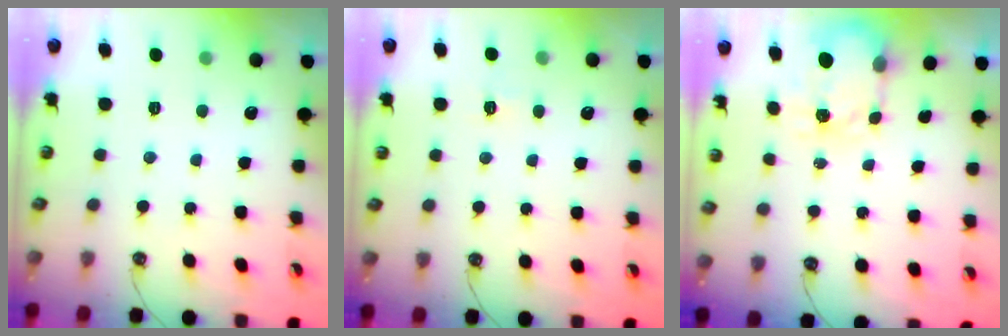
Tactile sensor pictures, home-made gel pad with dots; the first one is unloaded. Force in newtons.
{"total": 5.3, "press": 5.2, "slide": 0.6}
{"total": 3.7, "press": 3.7, "slide": 0.5}